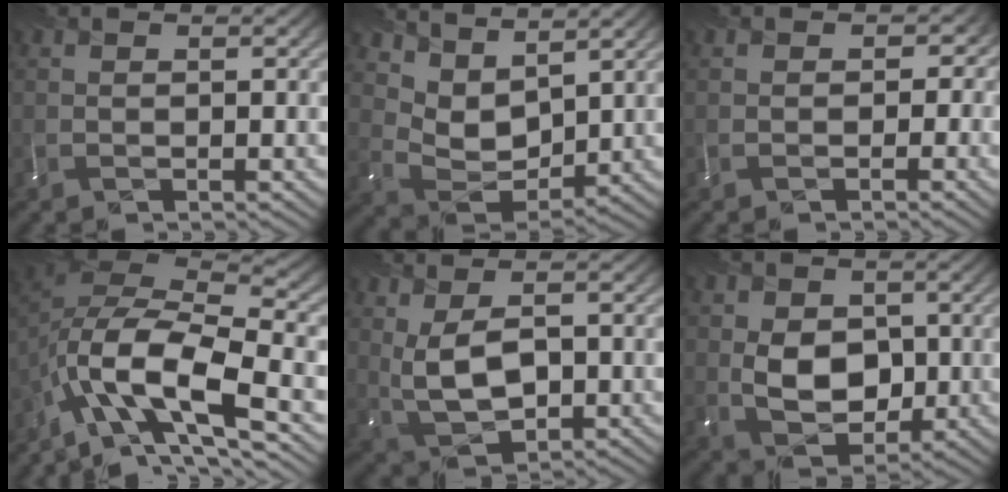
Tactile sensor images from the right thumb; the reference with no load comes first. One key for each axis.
{"total": 8.1, "fx": 5.6, "fy": 4.2, "fz": 3.9, "tx": -0.105, "ty": 0.001, "tz": 0.103}
{"total": 3.6, "fx": -0.7, "fy": 3.2, "fz": 1.6, "tx": -0.023, "ty": -0.002, "tz": -0.005}
{"total": 14.6, "fx": -7.5, "fy": 5.5, "fz": 11.3, "tx": -0.241, "ty": -0.010, "tz": -0.136}
{"total": 6.3, "fx": 0.3, "fy": 3.8, "fz": 5.0, "tx": -0.117, "ty": -0.005, "tz": 0.010}
{"total": 7.0, "fx": -0.3, "fy": 5.4, "fz": 4.5, "tx": -0.092, "ty": -0.012, "tz": -0.005}